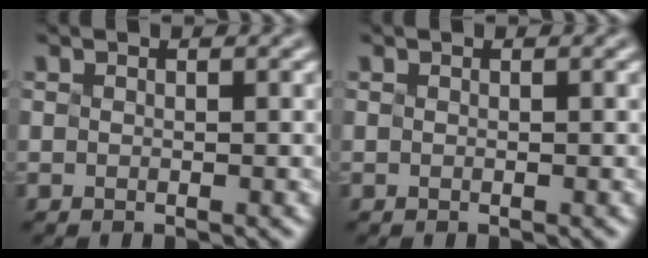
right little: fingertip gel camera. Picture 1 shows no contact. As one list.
[{"total": 0.0}]